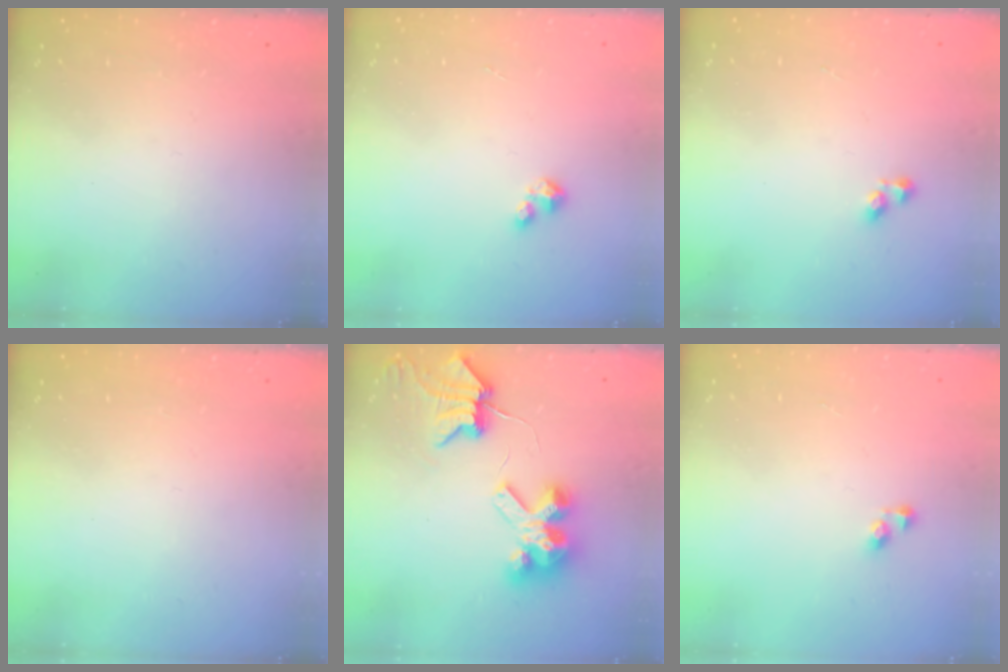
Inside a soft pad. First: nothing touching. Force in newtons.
{"total": 1.7, "press": 1.7, "slide": 0.2}
{"total": 2.4, "press": 2.3, "slide": 0.6}
{"total": 0.0}
{"total": 8.8, "press": 8.7, "slide": 1.2}
{"total": 3.4, "press": 3.4, "slide": 0.0}